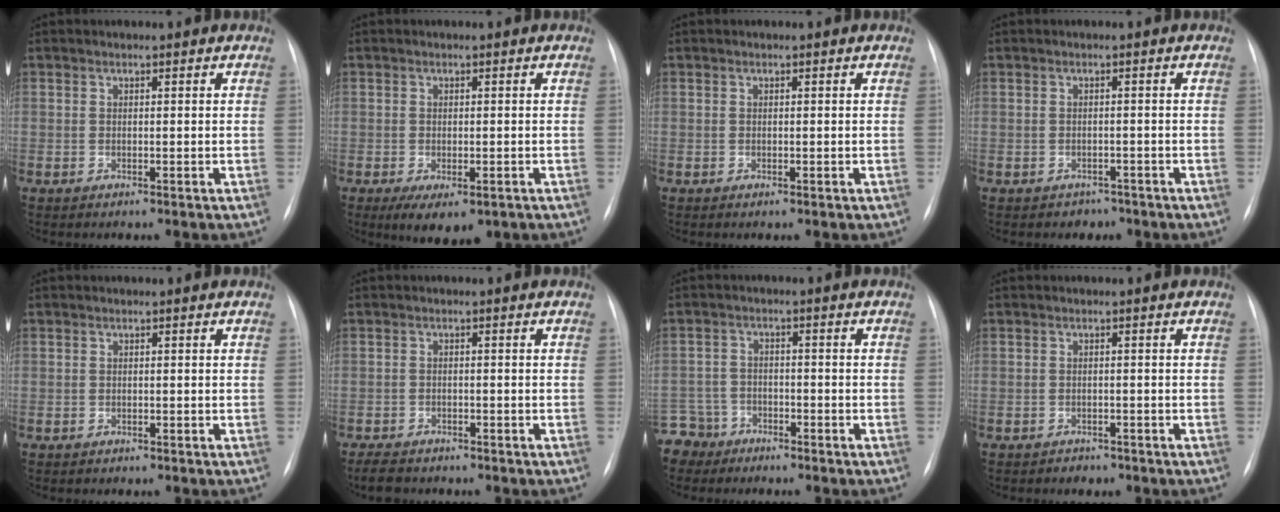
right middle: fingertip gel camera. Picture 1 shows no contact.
{"total": 6.1, "force": [-3.3, 2.6, 4.3], "torque": [-0.059, -0.009, -0.042]}
{"total": 0.0}
{"total": 2.0, "force": [-1.5, 1.4, -0.1], "torque": [-0.004, 0.008, -0.019]}
{"total": 0.5, "force": [-0.3, 0.5, -0.1], "torque": [-0.001, 0.006, -0.005]}
{"total": 4.0, "force": [-3.4, 1.7, 1.3], "torque": [-0.026, -0.004, -0.050]}
{"total": 5.7, "force": [-4.5, 3.4, -0.8], "torque": [0.019, 0.002, -0.090]}
{"total": 1.5, "force": [-1.2, 0.9, 0.0], "torque": [-0.006, 0.003, -0.016]}